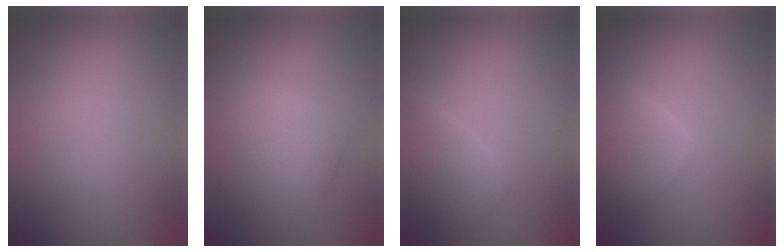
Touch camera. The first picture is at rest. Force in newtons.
{"total": 4.1, "press": 4.1, "slide": 0.2}
{"total": 2.4, "press": 2.4, "slide": 0.1}
{"total": 2.4, "press": 2.4, "slide": 0.1}